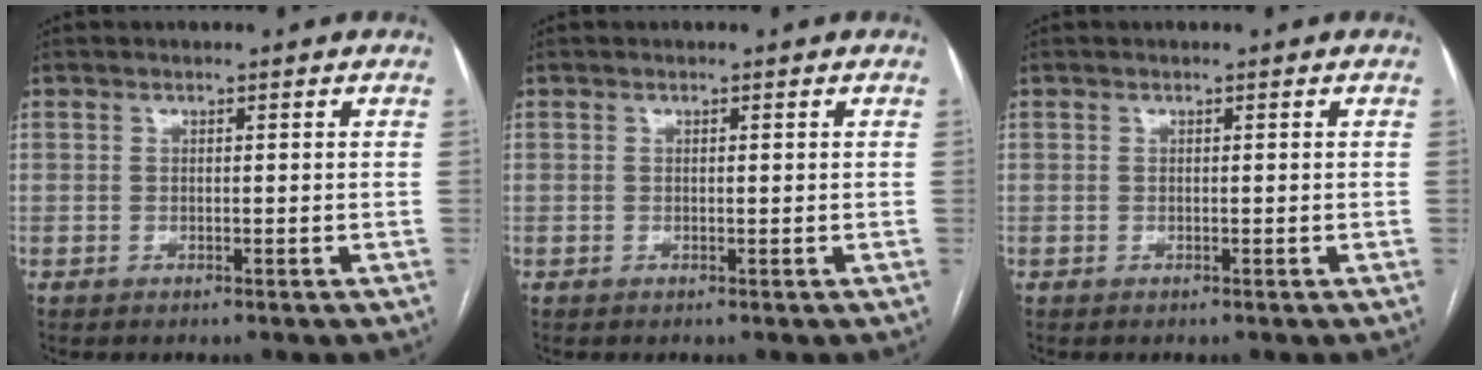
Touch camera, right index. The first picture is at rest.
{"total": 0.0}
{"total": 0.0}